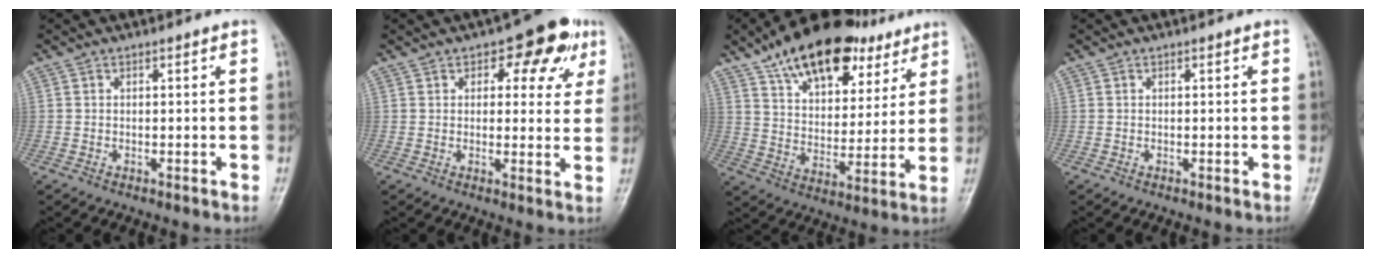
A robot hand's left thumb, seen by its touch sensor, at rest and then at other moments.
{"total": 9.7, "force": [4.6, 5.4, 6.6], "torque": [-0.034, -0.007, 0.050]}
{"total": 22.0, "force": [13.8, 11.4, 12.8], "torque": [-0.170, -0.028, 0.227]}
{"total": 0.0}